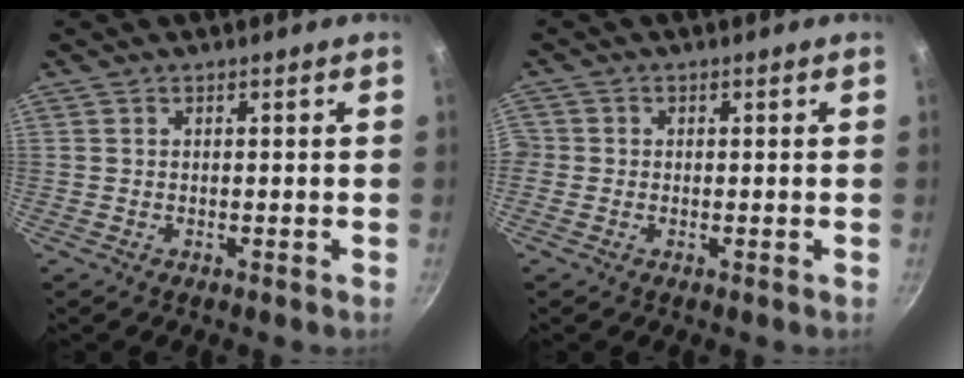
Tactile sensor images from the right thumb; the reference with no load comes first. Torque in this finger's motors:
{"motor_torque": [-0.39, 0.03, 0.56, -0.40, 0.23]}